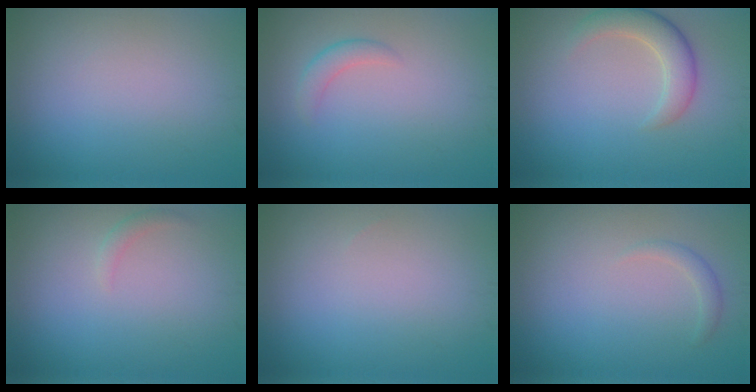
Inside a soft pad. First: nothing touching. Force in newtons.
{"total": 1.5, "press": 1.5, "slide": 0.1}
{"total": 3.5, "press": 3.5, "slide": 0.3}
{"total": 0.8, "press": 0.8, "slide": 0.1}
{"total": 0.0}
{"total": 1.1, "press": 1.1, "slide": 0.0}